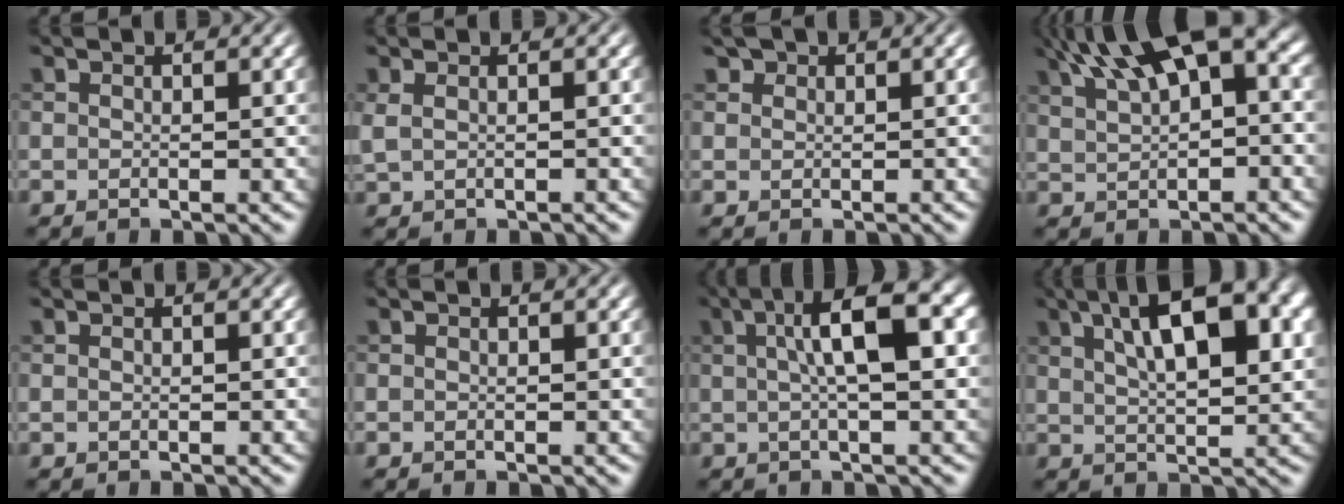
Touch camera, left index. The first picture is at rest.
{"total": 1.2, "force": [0.5, 0.5, 1.0], "torque": [-0.023, 0.002, 0.010]}
{"total": 1.8, "force": [1.2, 1.1, 0.6], "torque": [-0.012, 0.001, 0.014]}
{"total": 11.8, "force": [5.6, 4.8, 9.2], "torque": [-0.165, 0.025, 0.093]}
{"total": 0.0}
{"total": 0.0}
{"total": 7.5, "force": [1.9, 1.9, 7.0], "torque": [-0.106, 0.019, 0.023]}
{"total": 12.5, "force": [5.5, 4.7, 10.2], "torque": [-0.146, 0.017, 0.077]}